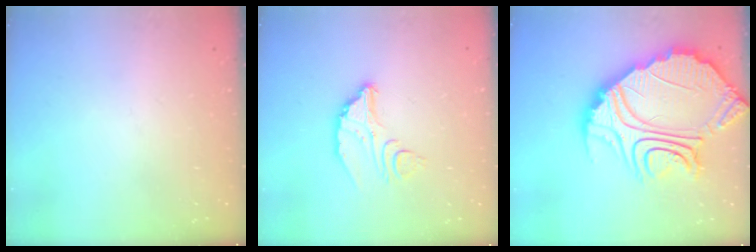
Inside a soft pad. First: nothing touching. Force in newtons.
{"total": 7.5, "press": 7.4, "slide": 0.6}
{"total": 27.9, "press": 27.8, "slide": 2.5}